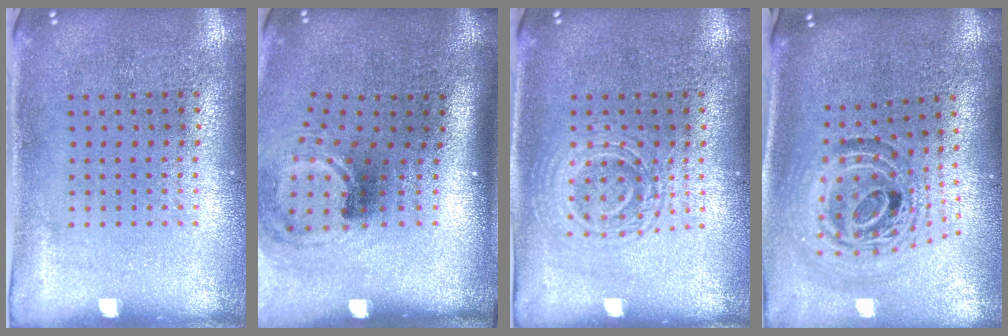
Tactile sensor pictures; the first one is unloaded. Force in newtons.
{"total": 1.8, "press": 1.2, "slide": 1.3}
{"total": 1.4, "press": 1.4, "slide": 0.3}
{"total": 1.5, "press": 1.2, "slide": 0.8}